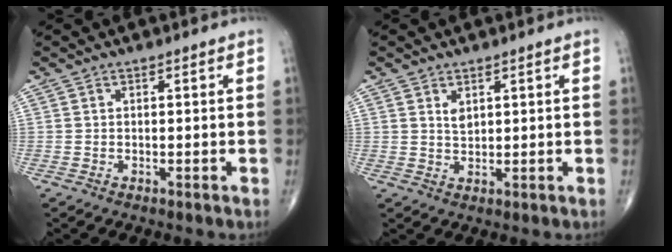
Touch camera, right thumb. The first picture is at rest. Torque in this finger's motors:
{"motor_torque": [0.64, 0.44, 0.29, -0.15, 0.00]}